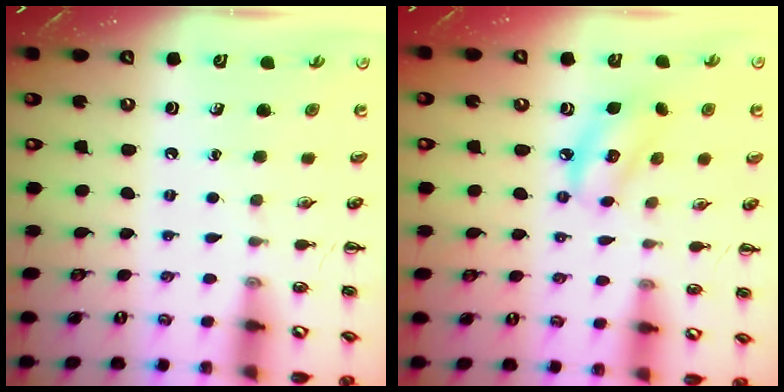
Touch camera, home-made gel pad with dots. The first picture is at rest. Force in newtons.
{"total": 6.8, "press": 6.7, "slide": 1.3}